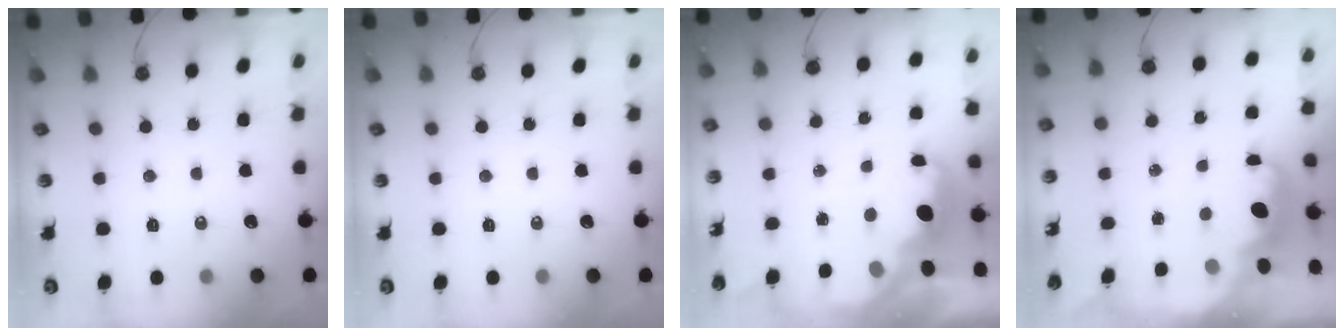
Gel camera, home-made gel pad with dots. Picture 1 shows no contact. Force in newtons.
{"total": 0.0}
{"total": 3.0, "press": 2.9, "slide": 0.6}
{"total": 2.6, "press": 2.6, "slide": 0.6}